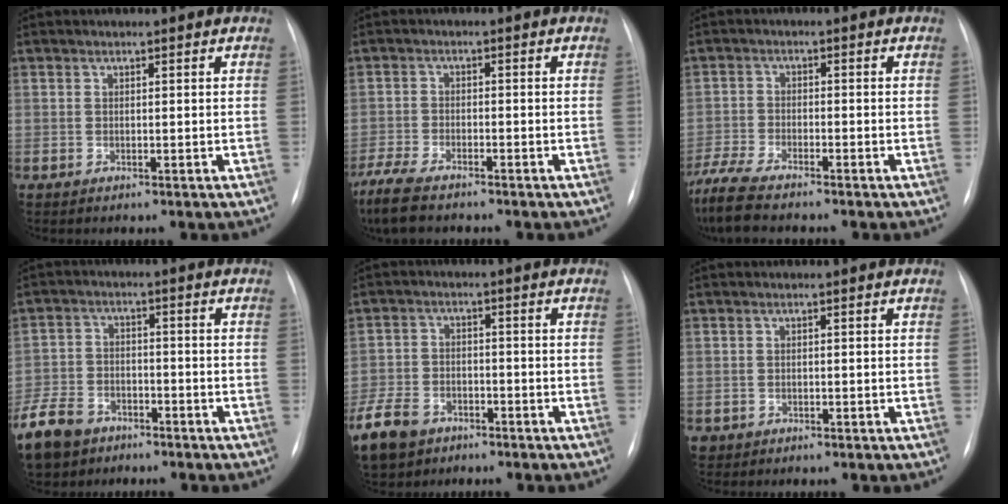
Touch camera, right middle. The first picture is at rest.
{"total": 9.1, "force": [-7.3, 2.7, 4.7], "torque": [-0.099, -0.020, -0.125]}
{"total": 9.9, "force": [-8.3, 1.9, 5.0], "torque": [-0.105, -0.018, -0.143]}
{"total": 10.9, "force": [-7.2, 7.1, 4.1], "torque": [-0.114, 0.000, -0.126]}
{"total": 10.1, "force": [-6.2, 6.7, 4.3], "torque": [-0.116, 0.000, -0.106]}
{"total": 1.0, "force": [-0.5, 0.9, 0.1], "torque": [-0.009, 0.003, -0.002]}